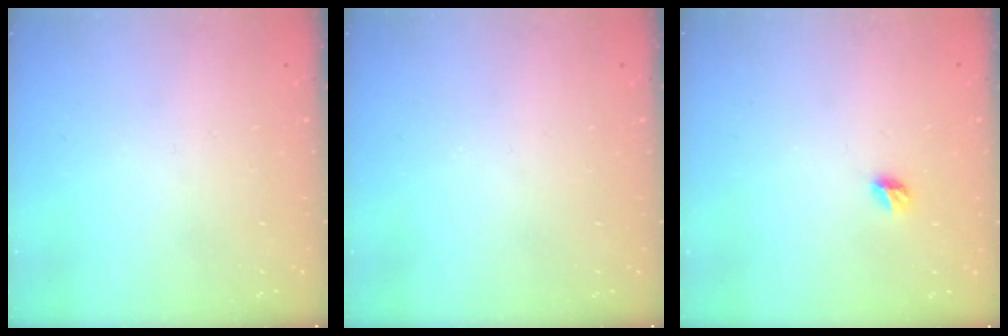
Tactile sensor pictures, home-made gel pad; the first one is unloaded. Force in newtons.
{"total": 0.0}
{"total": 4.4, "press": 4.4, "slide": 0.5}